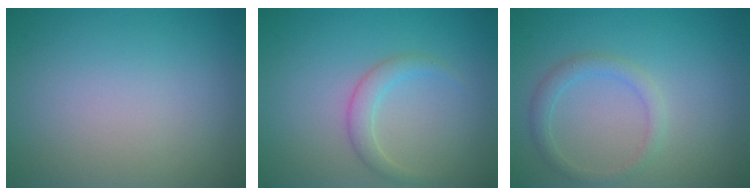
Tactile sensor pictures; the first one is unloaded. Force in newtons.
{"total": 1.9, "press": 1.9, "slide": 0.1}
{"total": 1.8, "press": 1.8, "slide": 0.2}